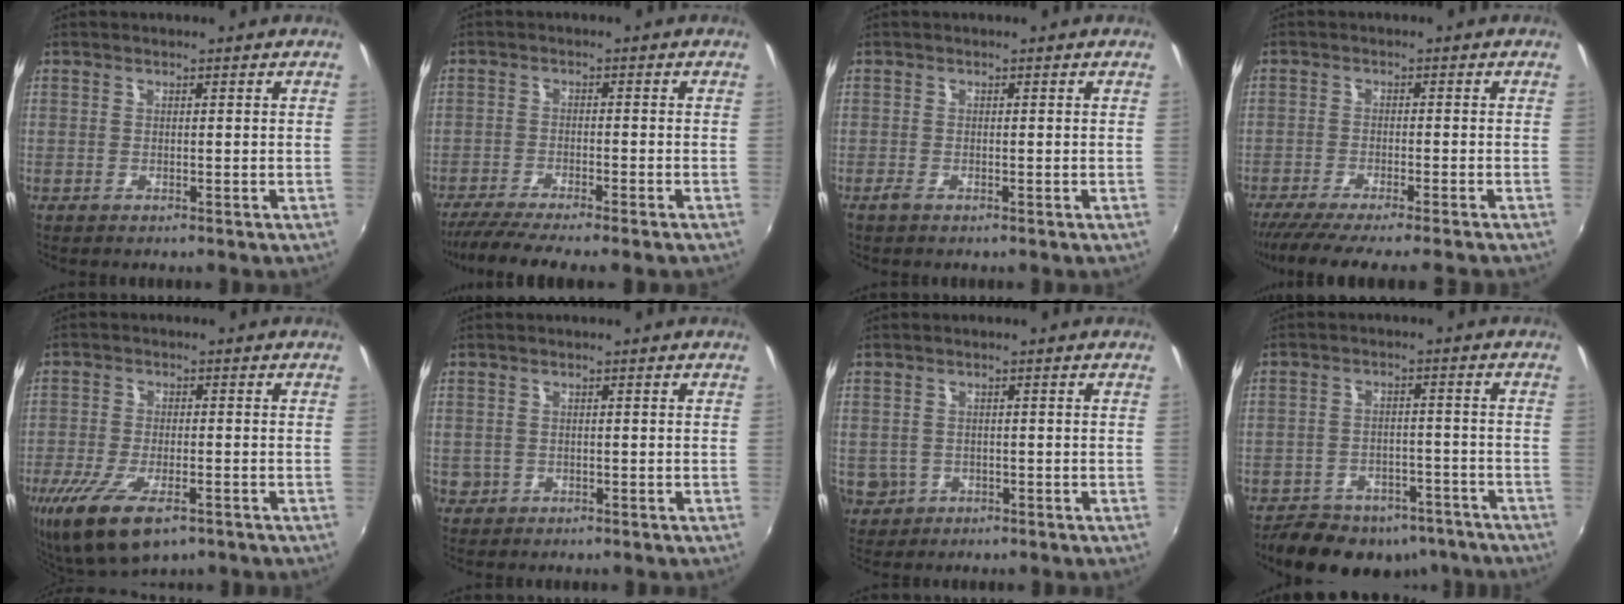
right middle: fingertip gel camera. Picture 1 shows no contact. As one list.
[{"total": 9.1, "force": [-7.8, -0.1, 4.6], "torque": [-0.108, -0.029, -0.129]}, {"total": 1.1, "force": [-0.8, 0.3, 0.6], "torque": [-0.013, -0.004, -0.017]}, {"total": 9.6, "force": [-8.4, -0.6, 4.7], "torque": [-0.098, -0.034, -0.136]}, {"total": 13.4, "force": [-7.6, 5.4, 9.7], "torque": [-0.215, -0.053, -0.130]}, {"total": 2.1, "force": [-0.5, 2.0, 0.4], "torque": [-0.012, -0.004, -0.006]}, {"total": 5.8, "force": [-1.2, 5.3, 1.9], "torque": [-0.056, -0.003, -0.007]}, {"total": 16.6, "force": [-12.6, 8.6, 6.6], "torque": [-0.145, 0.007, -0.158]}]